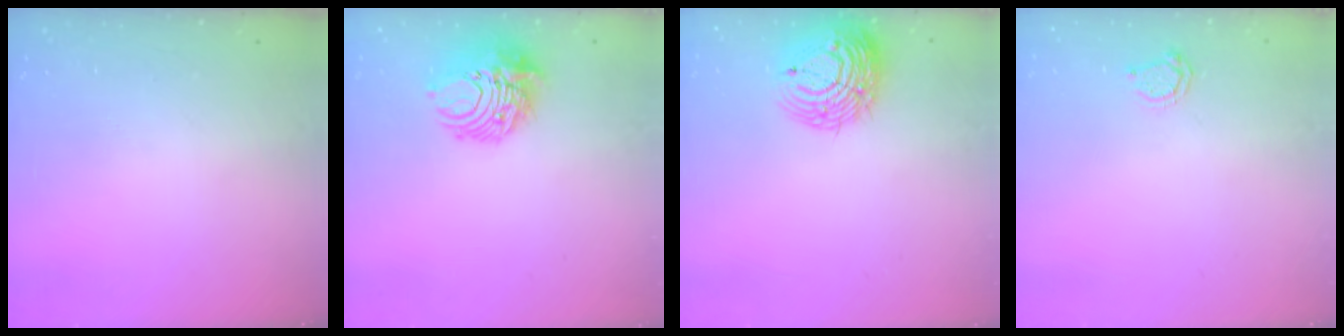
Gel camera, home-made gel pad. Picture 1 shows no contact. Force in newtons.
{"total": 10.4, "press": 10.3, "slide": 1.0}
{"total": 14.0, "press": 13.9, "slide": 1.8}
{"total": 4.4, "press": 4.3, "slide": 0.5}